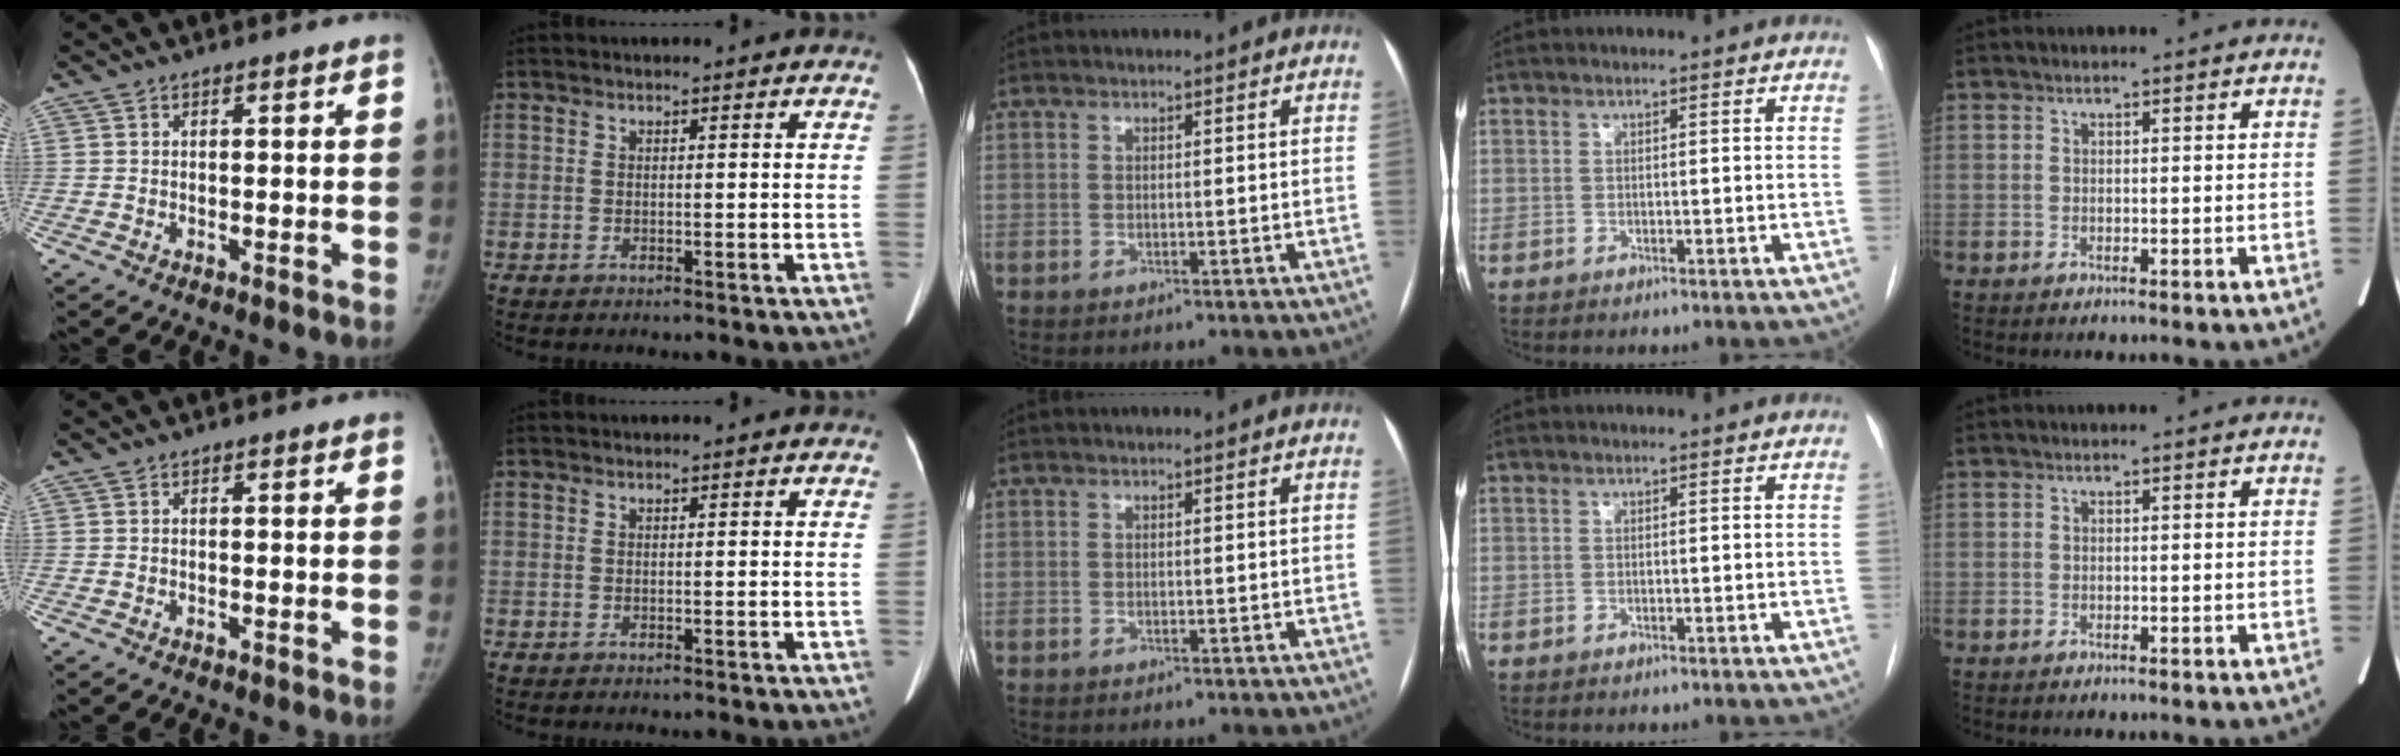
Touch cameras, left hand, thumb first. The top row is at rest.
{}